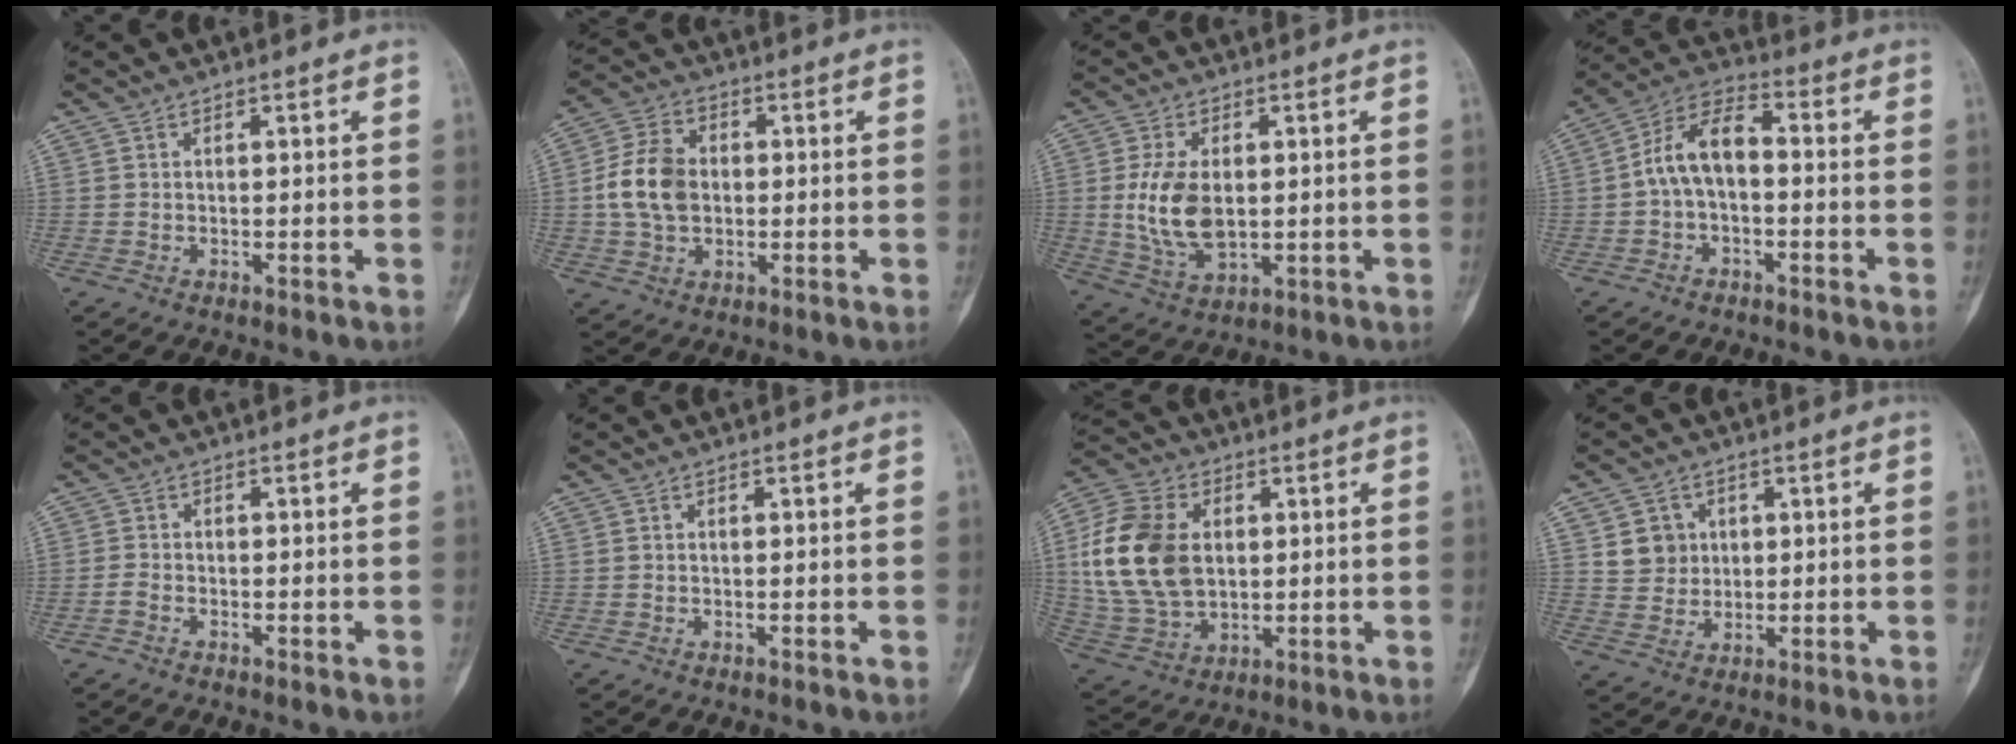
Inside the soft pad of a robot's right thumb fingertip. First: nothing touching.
{"total": 10.4, "force": [0.0, 7.6, 7.1], "torque": [-0.124, 0.014, -0.006]}
{"total": 10.8, "force": [0.4, 6.4, 8.7], "torque": [-0.170, -0.009, 0.019]}
{"total": 9.1, "force": [-0.8, 5.2, 7.4], "torque": [-0.135, 0.038, -0.028]}
{"total": 1.3, "force": [-0.9, 0.7, 0.7], "torque": [-0.021, 0.004, -0.021]}
{"total": 0.0}
{"total": 18.1, "force": [2.2, 12.5, 12.9], "torque": [-0.249, 0.001, 0.048]}
{"total": 6.5, "force": [1.6, 6.0, 1.9], "torque": [-0.003, -0.003, 0.031]}